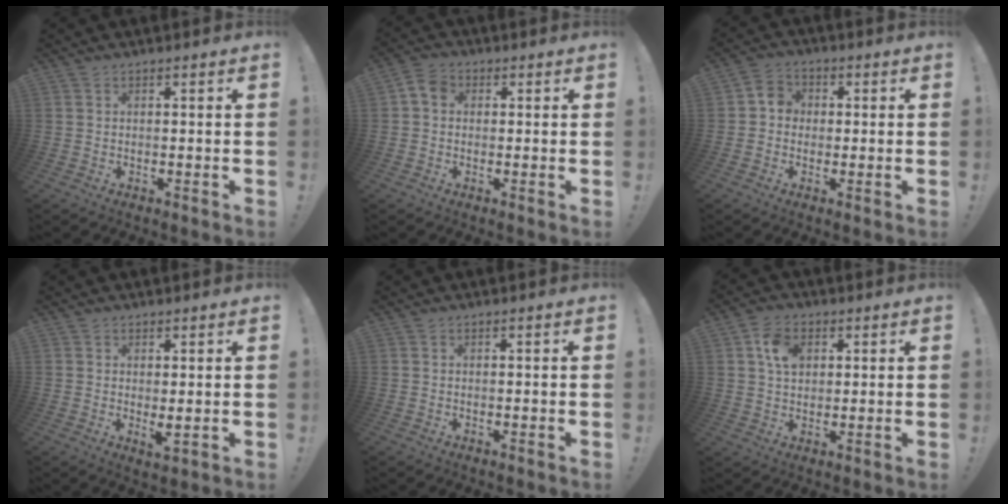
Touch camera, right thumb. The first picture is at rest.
{"total": 4.8, "force": [0.7, 3.8, 2.9], "torque": [-0.049, 0.008, 0.016]}
{"total": 5.4, "force": [-0.3, 4.9, 2.4], "torque": [-0.048, 0.023, -0.001]}
{"total": 2.8, "force": [0.8, 1.1, 2.5], "torque": [-0.025, -0.013, 0.015]}
{"total": 0.0}
{"total": 7.8, "force": [2.6, 5.8, 4.6], "torque": [-0.066, 0.003, 0.049]}